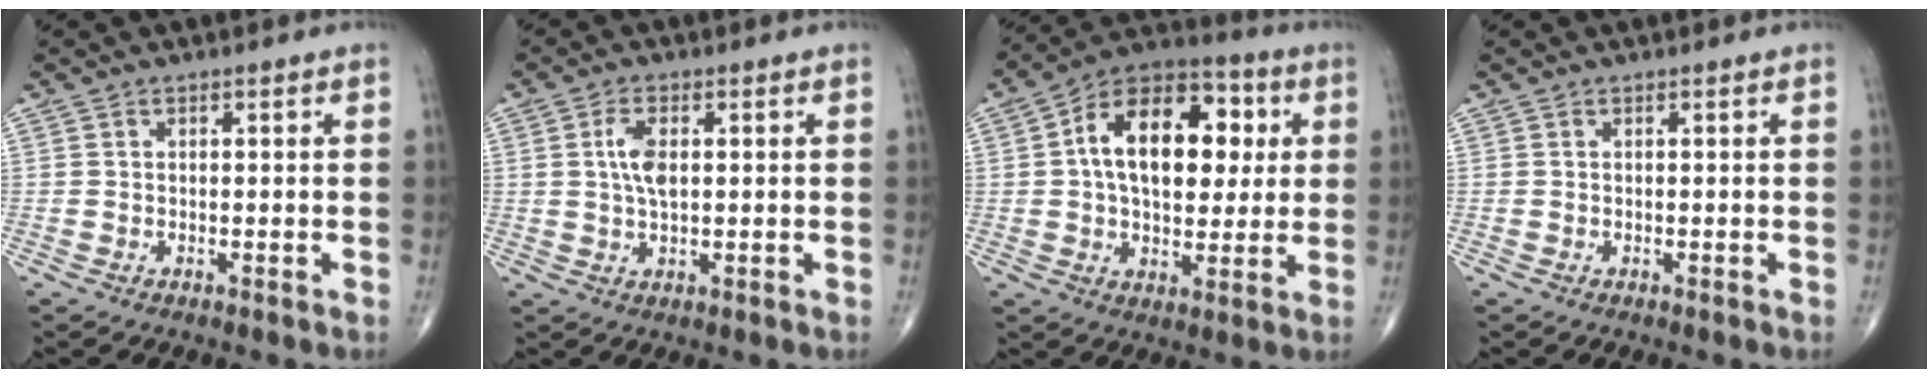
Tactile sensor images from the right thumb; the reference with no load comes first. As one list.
[{"total": 4.9, "force": [0.8, 2.4, 4.2], "torque": [-0.086, 0.001, 0.015]}, {"total": 19.2, "force": [3.5, 11.5, 14.9], "torque": [-0.200, 0.019, 0.048]}, {"total": 0.0}]